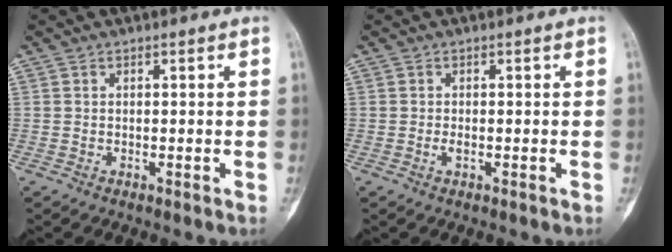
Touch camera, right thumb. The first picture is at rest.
{"total": 0.9, "force": [-0.2, 0.4, 0.8], "torque": [-0.016, -0.001, -0.003]}